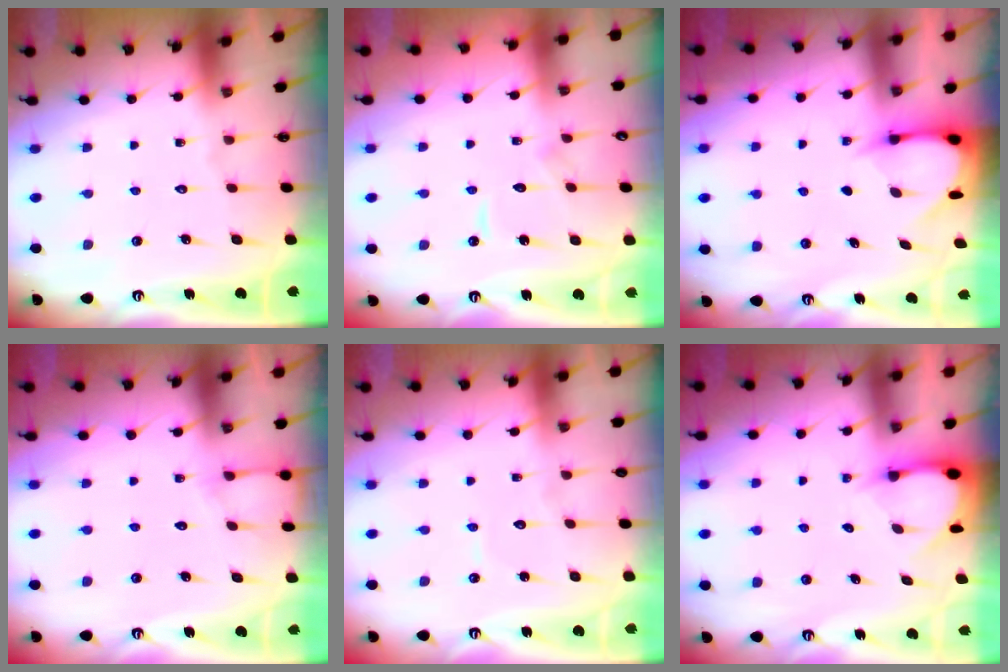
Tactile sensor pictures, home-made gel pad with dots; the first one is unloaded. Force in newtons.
{"total": 5.4, "press": 5.4, "slide": 0.5}
{"total": 3.9, "press": 3.9, "slide": 0.4}
{"total": 4.2, "press": 4.2, "slide": 0.5}
{"total": 3.4, "press": 3.4, "slide": 0.3}
{"total": 2.6, "press": 2.5, "slide": 0.4}